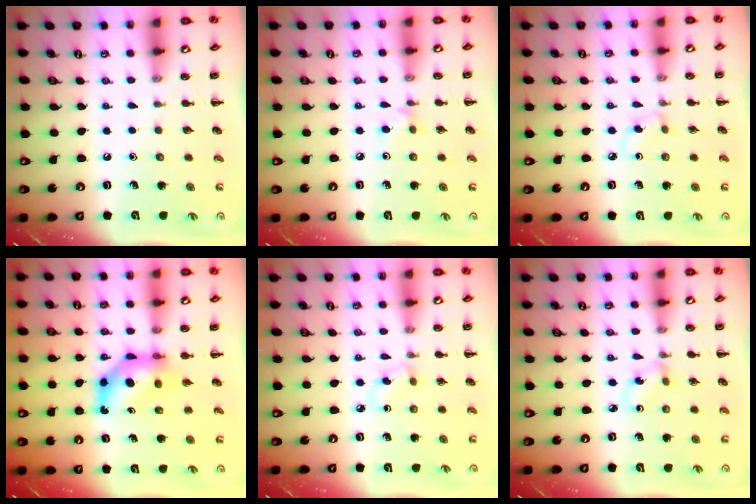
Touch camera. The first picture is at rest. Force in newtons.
{"total": 3.0, "press": 2.7, "slide": 1.2}
{"total": 2.9, "press": 2.6, "slide": 1.2}
{"total": 7.0, "press": 6.8, "slide": 1.4}
{"total": 2.9, "press": 2.6, "slide": 1.2}
{"total": 1.7, "press": 1.6, "slide": 0.7}